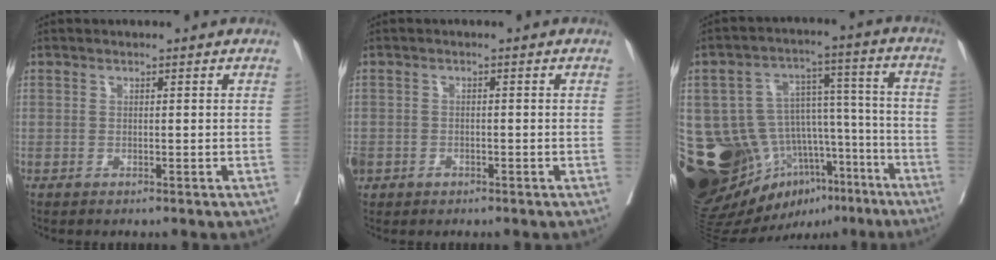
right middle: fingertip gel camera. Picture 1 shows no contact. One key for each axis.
{"total": 6.7, "fx": -2.6, "fy": 5.7, "fz": 2.6, "tx": -0.092, "ty": 0.005, "tz": -0.039}
{"total": 23.5, "fx": -11.2, "fy": 15.1, "fz": 14.0, "tx": -0.263, "ty": 0.055, "tz": -0.163}